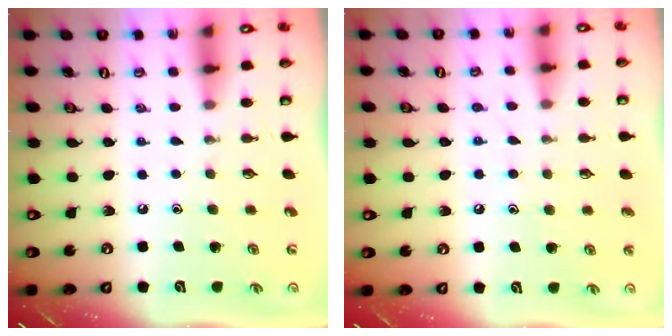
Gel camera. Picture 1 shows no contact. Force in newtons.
{"total": 5.3, "press": 5.2, "slide": 0.6}